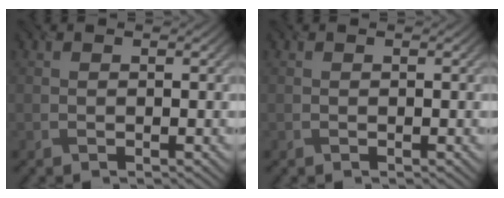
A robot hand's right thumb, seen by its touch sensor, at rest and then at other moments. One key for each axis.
{"total": 0.0}